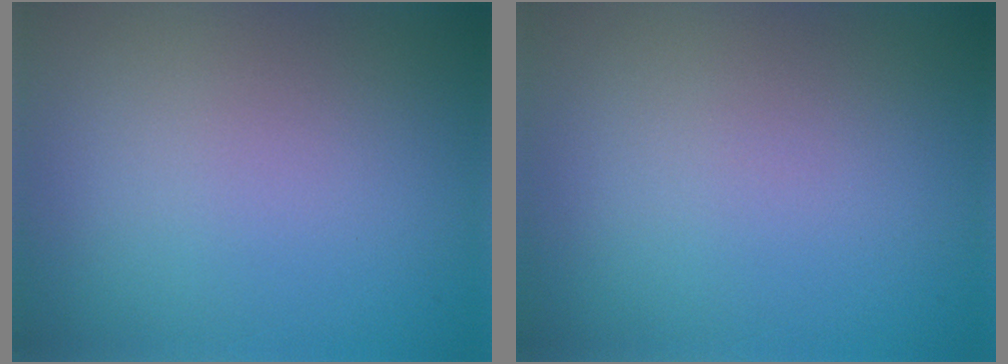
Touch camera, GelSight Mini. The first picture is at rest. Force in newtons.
{"total": 0.0}